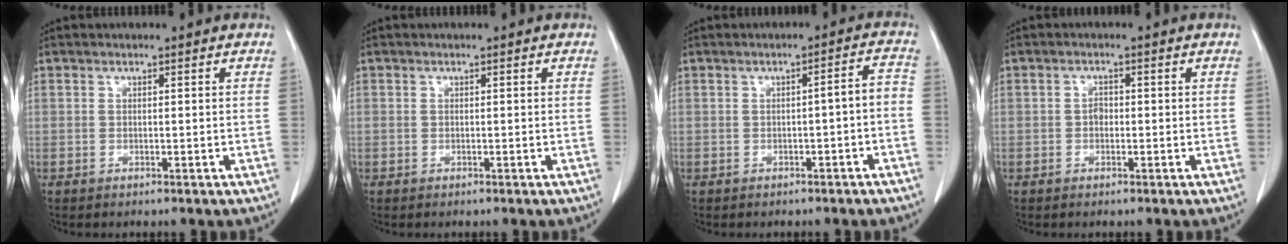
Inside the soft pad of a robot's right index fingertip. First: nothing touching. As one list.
[{"total": 0.0}, {"total": 3.3, "force": [-1.4, 0.6, 3.0], "torque": [-0.034, 0.016, -0.019]}, {"total": 1.3, "force": [-0.2, 0.9, 0.8], "torque": [-0.012, 0.004, -0.006]}]